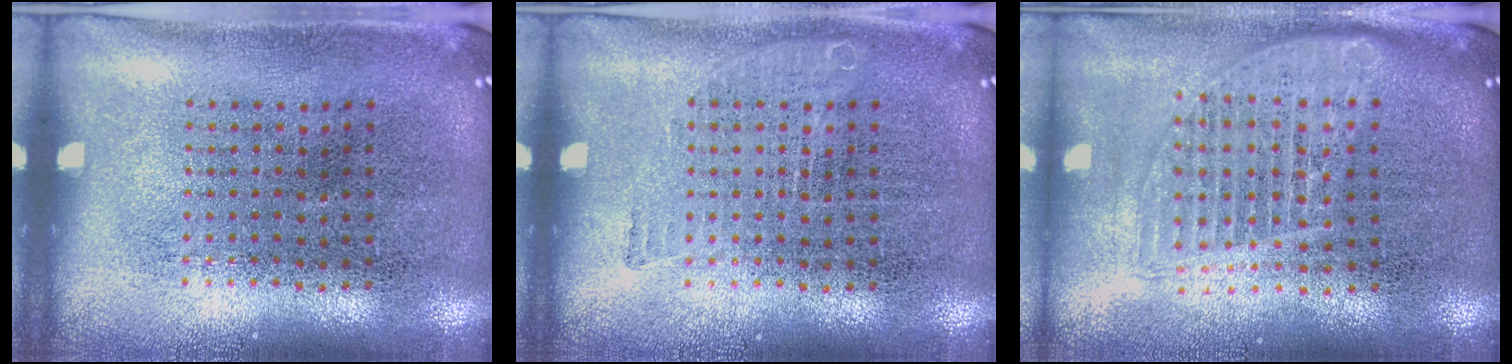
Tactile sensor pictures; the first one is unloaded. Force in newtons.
{"total": 0.7, "press": 0.7, "slide": 0.2}
{"total": 1.6, "press": 1.4, "slide": 0.8}